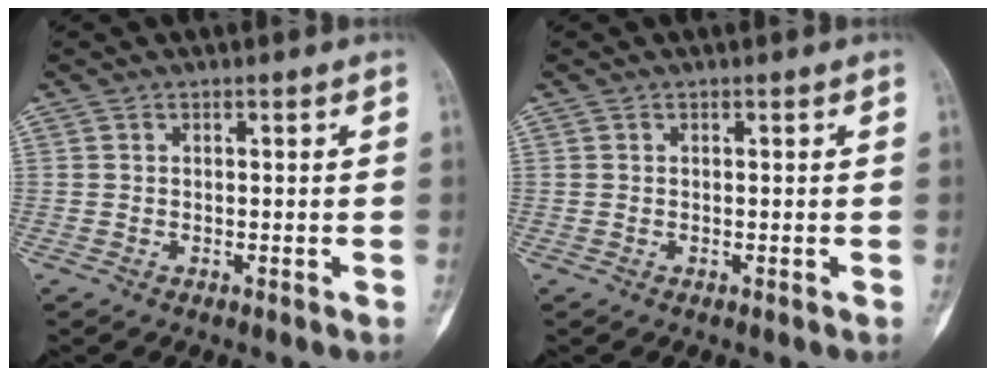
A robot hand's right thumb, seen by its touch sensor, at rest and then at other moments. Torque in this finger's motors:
{"motor_torque": [-0.12, -0.12, 0.21, 0.01, -0.02]}